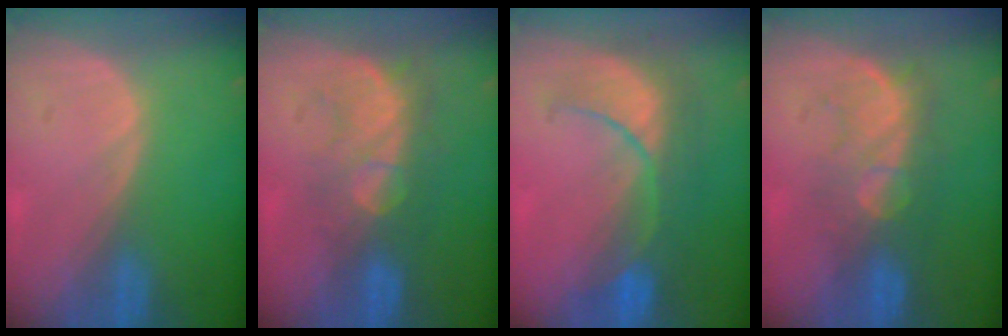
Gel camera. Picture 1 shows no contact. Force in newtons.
{"total": 8.3, "press": 7.6, "slide": 3.3}
{"total": 8.2, "press": 8.1, "slide": 0.8}
{"total": 7.8, "press": 7.7, "slide": 1.5}